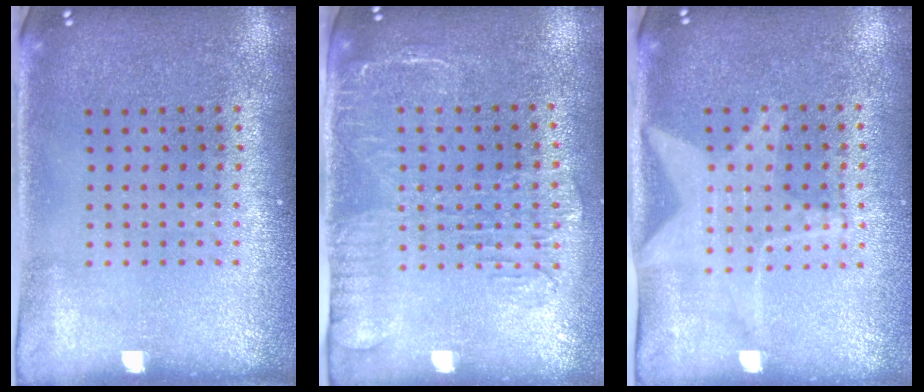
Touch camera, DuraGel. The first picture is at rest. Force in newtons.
{"total": 1.9, "press": 1.6, "slide": 1.0}
{"total": 1.8, "press": 1.5, "slide": 1.0}